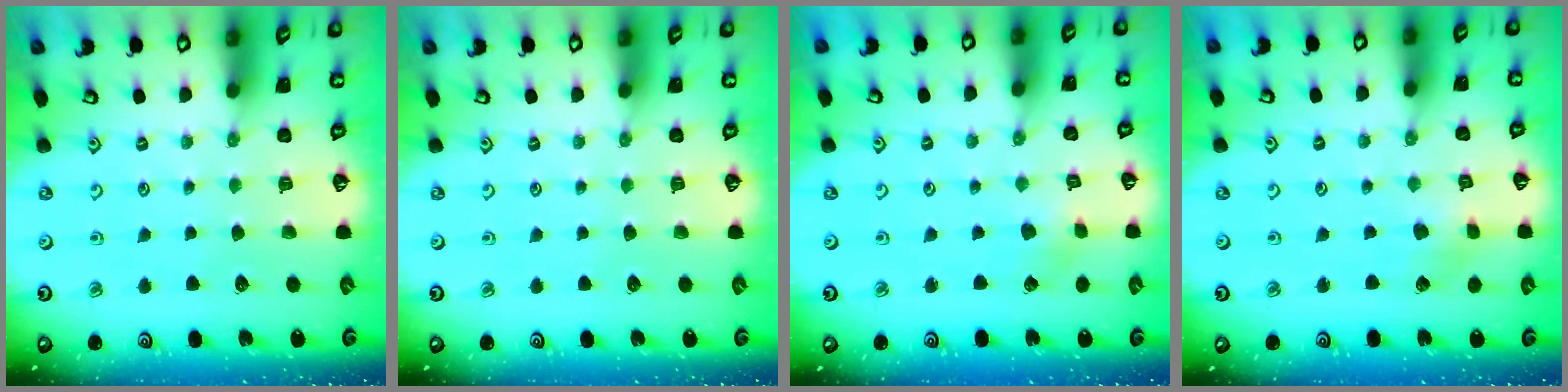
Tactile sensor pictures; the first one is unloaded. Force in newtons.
{"total": 0.0}
{"total": 2.0, "press": 2.0, "slide": 0.1}
{"total": 3.0, "press": 2.9, "slide": 0.3}